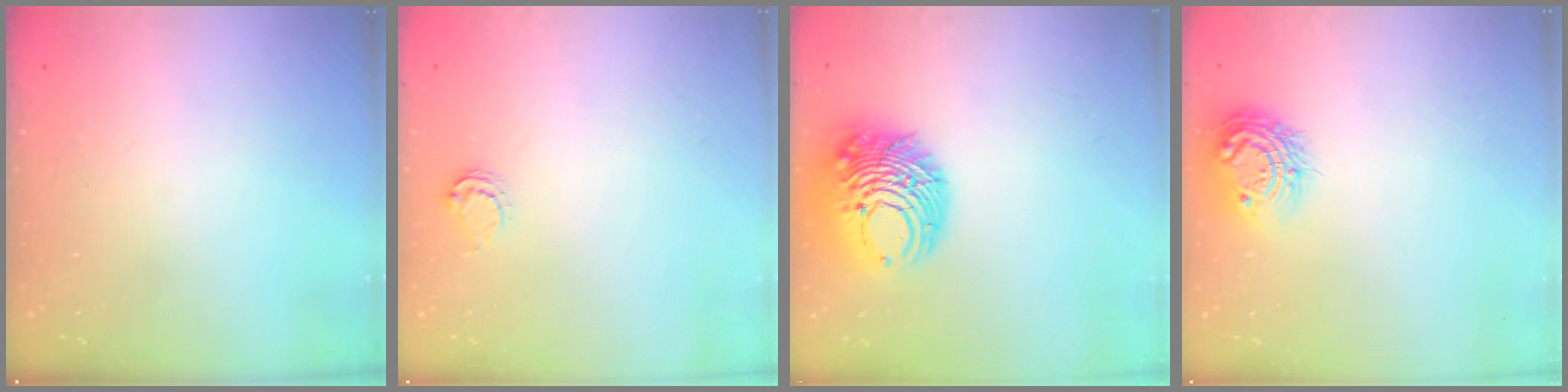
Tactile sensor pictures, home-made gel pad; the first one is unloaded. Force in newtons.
{"total": 4.8, "press": 4.7, "slide": 0.4}
{"total": 14.1, "press": 13.9, "slide": 1.9}
{"total": 11.6, "press": 11.6, "slide": 0.8}